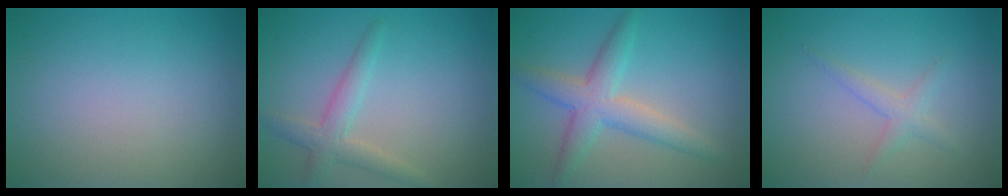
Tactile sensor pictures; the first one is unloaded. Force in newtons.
{"total": 2.6, "press": 2.6, "slide": 0.1}
{"total": 4.3, "press": 4.3, "slide": 0.3}
{"total": 1.6, "press": 1.6, "slide": 0.1}